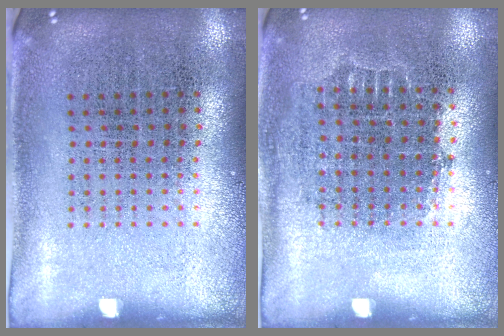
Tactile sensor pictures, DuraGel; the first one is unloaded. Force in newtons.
{"total": 0.6, "press": 0.6, "slide": 0.2}